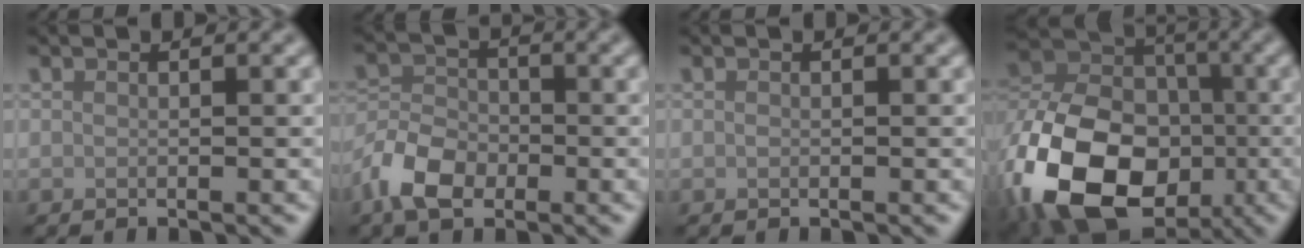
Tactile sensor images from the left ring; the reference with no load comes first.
{"total": 5.2, "force": [-2.8, 3.3, 2.9], "torque": [-0.059, 0.004, -0.063]}
{"total": 0.0}
{"total": 18.0, "force": [-7.0, 12.9, 10.4], "torque": [-0.220, -0.016, -0.123]}